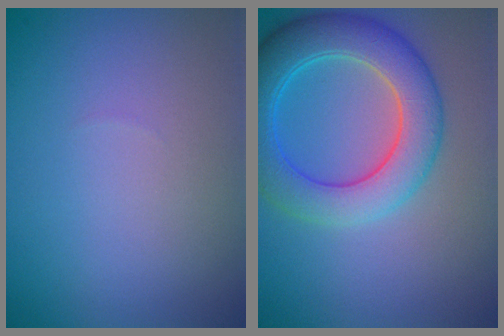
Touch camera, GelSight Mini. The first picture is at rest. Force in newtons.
{"total": 6.8, "press": 6.8, "slide": 0.3}